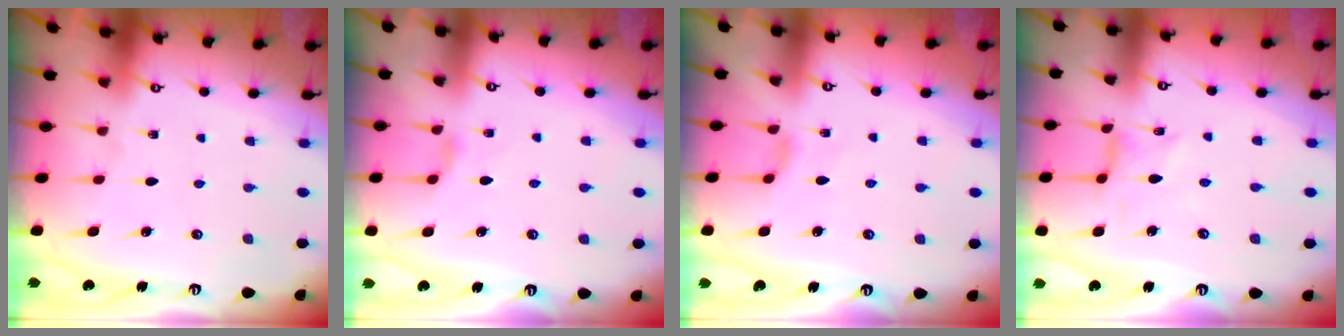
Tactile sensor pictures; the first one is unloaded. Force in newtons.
{"total": 2.6, "press": 2.6, "slide": 0.6}
{"total": 1.9, "press": 1.8, "slide": 0.5}
{"total": 1.6, "press": 1.5, "slide": 0.3}